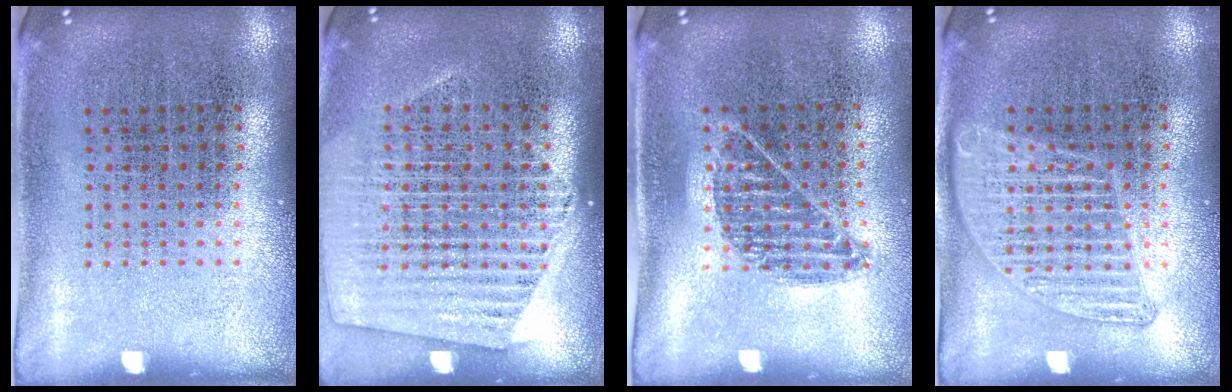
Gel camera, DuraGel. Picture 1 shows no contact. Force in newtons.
{"total": 1.5, "press": 1.4, "slide": 0.4}
{"total": 0.9, "press": 0.8, "slide": 0.4}
{"total": 1.3, "press": 1.3, "slide": 0.1}